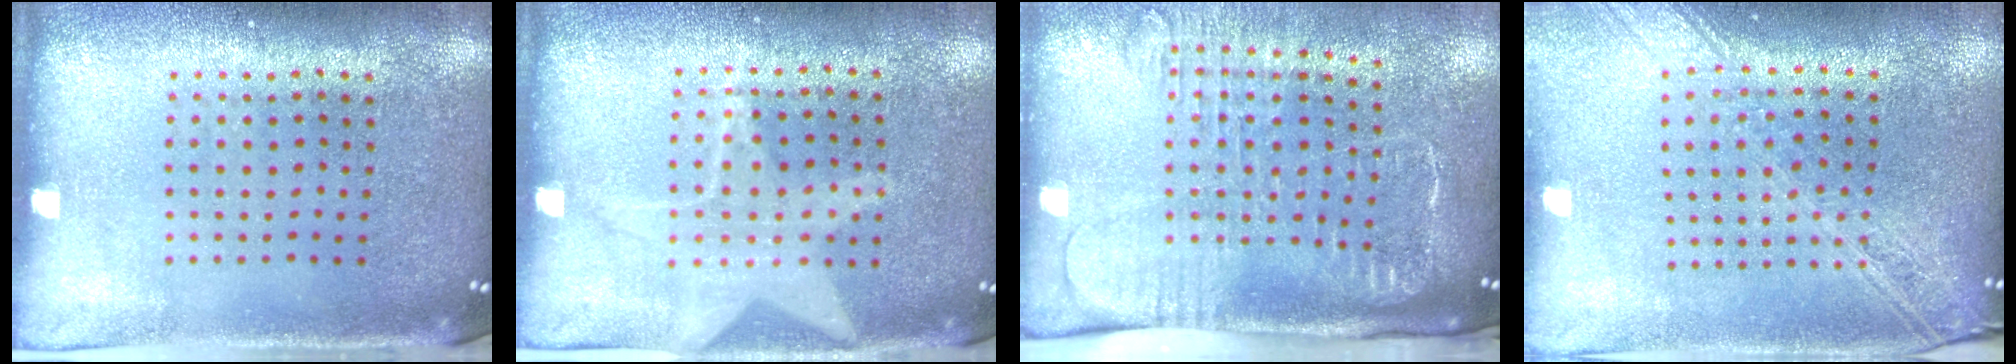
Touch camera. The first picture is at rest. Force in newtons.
{"total": 1.2, "press": 1.2, "slide": 0.1}
{"total": 2.7, "press": 2.1, "slide": 1.7}
{"total": 2.2, "press": 1.9, "slide": 1.2}